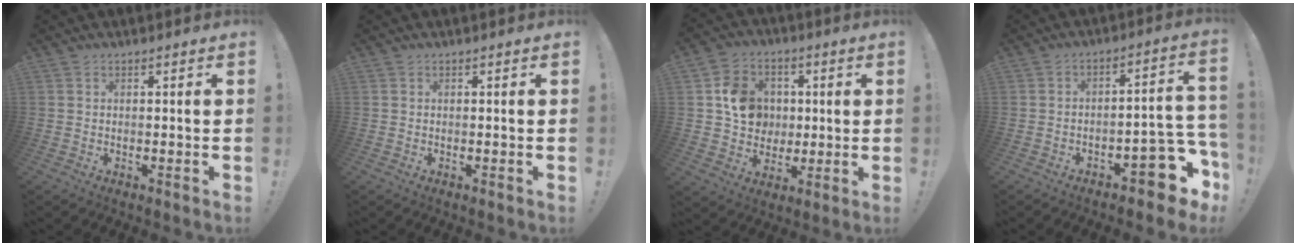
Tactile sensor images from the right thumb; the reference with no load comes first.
{"total": 0.0}
{"total": 12.5, "force": [1.2, 11.3, 5.1], "torque": [-0.058, 0.008, 0.036]}
{"total": 12.4, "force": [-7.4, 4.7, 8.7], "torque": [-0.083, 0.046, -0.118]}